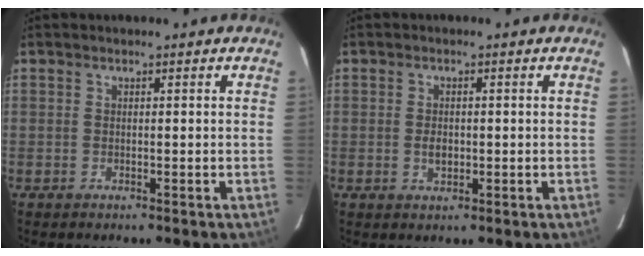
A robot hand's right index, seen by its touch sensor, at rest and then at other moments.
{"total": 2.3, "force": [-0.3, 1.5, 1.7], "torque": [-0.030, 0.000, -0.004]}